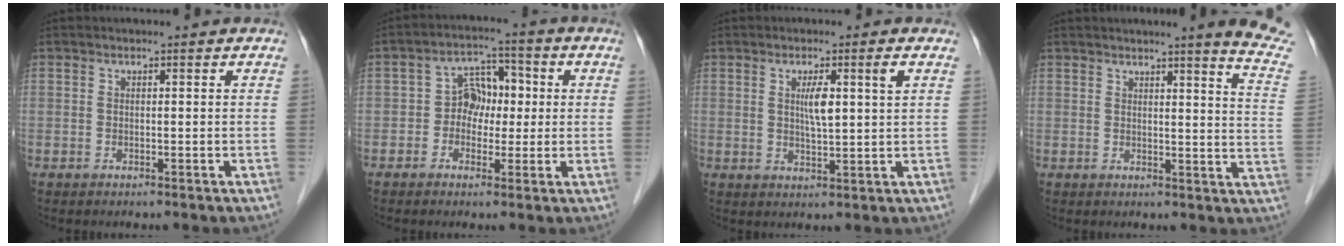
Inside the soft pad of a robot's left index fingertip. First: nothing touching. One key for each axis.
{"total": 6.0, "fx": -0.4, "fy": 4.7, "fz": 3.7, "tx": -0.058, "ty": 0.024, "tz": -0.011}
{"total": 5.1, "fx": 1.5, "fy": 0.1, "fz": 4.8, "tx": -0.086, "ty": 0.006, "tz": 0.029}
{"total": 10.4, "fx": 9.1, "fy": -1.2, "fz": 5.0, "tx": -0.052, "ty": -0.066, "tz": 0.076}